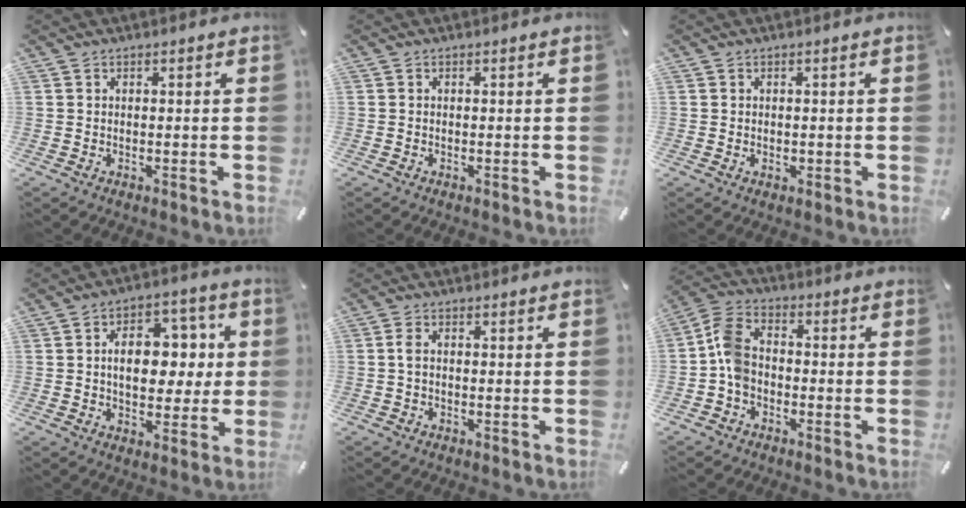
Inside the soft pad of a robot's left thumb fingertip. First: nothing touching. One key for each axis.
{"total": 0.0}
{"total": 0.7, "fx": -0.1, "fy": 0.5, "fz": 0.3, "tx": -0.008, "ty": 0.002, "tz": -0.002}
{"total": 12.7, "fx": 1.3, "fy": 9.0, "fz": 8.9, "tx": -0.113, "ty": 0.002, "tz": 0.022}
{"total": 2.2, "fx": -0.2, "fy": 1.2, "fz": 1.8, "tx": -0.034, "ty": 0.005, "tz": -0.004}
{"total": 7.6, "fx": -2.3, "fy": 5.7, "fz": 4.6, "tx": -0.104, "ty": 0.019, "tz": -0.043}